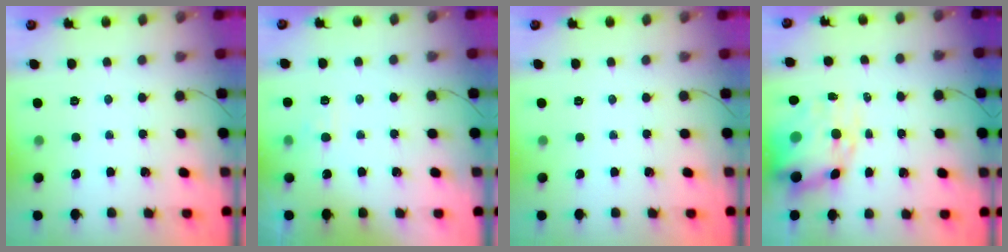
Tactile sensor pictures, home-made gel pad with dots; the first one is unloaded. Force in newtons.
{"total": 3.2, "press": 2.8, "slide": 1.6}
{"total": 0.0}
{"total": 12.9, "press": 12.4, "slide": 3.8}